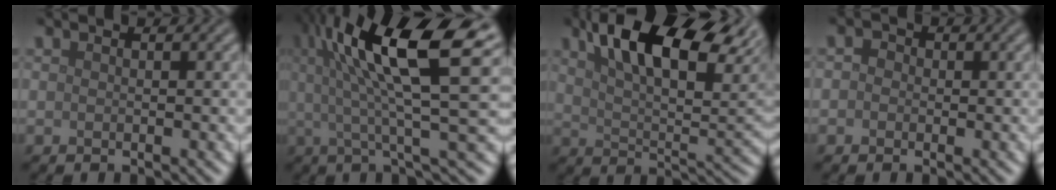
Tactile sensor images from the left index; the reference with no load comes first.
{"total": 13.6, "force": [5.1, 3.4, 12.1], "torque": [-0.183, 0.019, 0.080]}
{"total": 12.5, "force": [6.3, 5.1, 9.5], "torque": [-0.145, 0.020, 0.104]}
{"total": 1.4, "force": [0.0, 1.3, 0.5], "torque": [-0.001, 0.000, -0.014]}